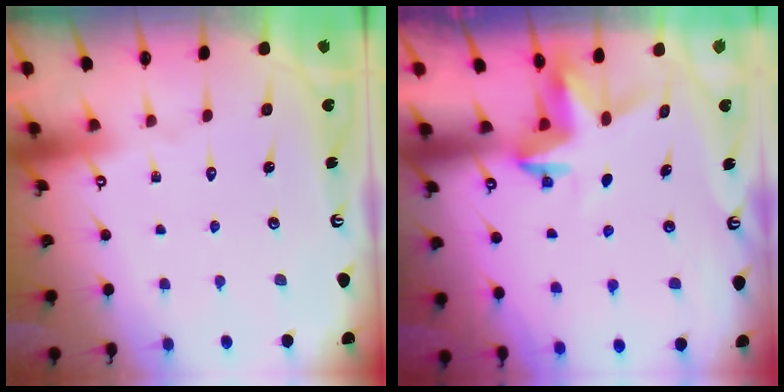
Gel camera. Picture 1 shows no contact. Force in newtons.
{"total": 3.7, "press": 3.6, "slide": 0.3}